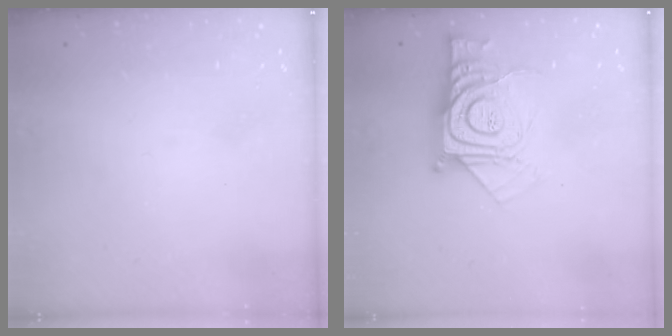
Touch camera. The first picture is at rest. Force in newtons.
{"total": 14.2, "press": 14.2, "slide": 1.2}